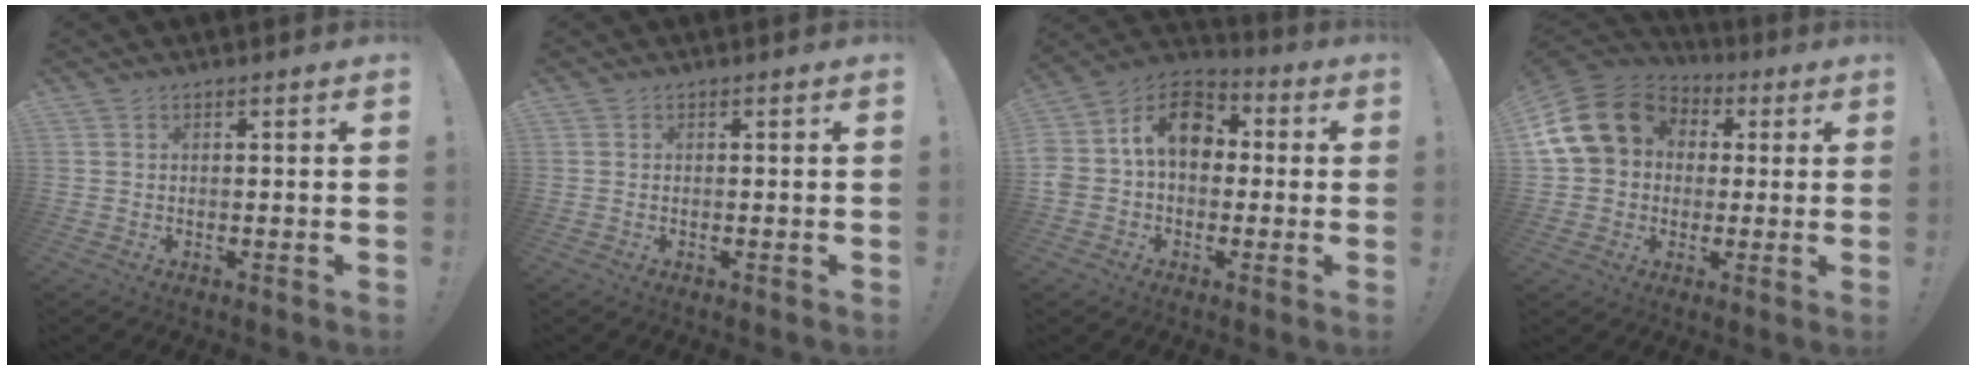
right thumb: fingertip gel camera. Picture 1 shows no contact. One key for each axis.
{"total": 0.0}
{"total": 14.2, "fx": 2.9, "fy": 10.9, "fz": 8.7, "tx": -0.138, "ty": 0.014, "tz": 0.058}
{"total": 18.5, "fx": 4.7, "fy": 15.0, "fz": 9.9, "tx": -0.177, "ty": -0.008, "tz": 0.101}